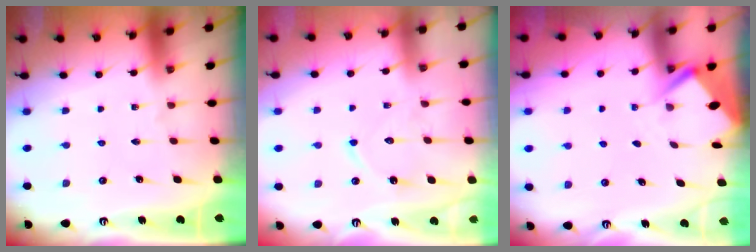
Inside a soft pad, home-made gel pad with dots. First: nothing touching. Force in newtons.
{"total": 8.4, "press": 8.3, "slide": 0.5}
{"total": 3.0, "press": 2.9, "slide": 0.4}